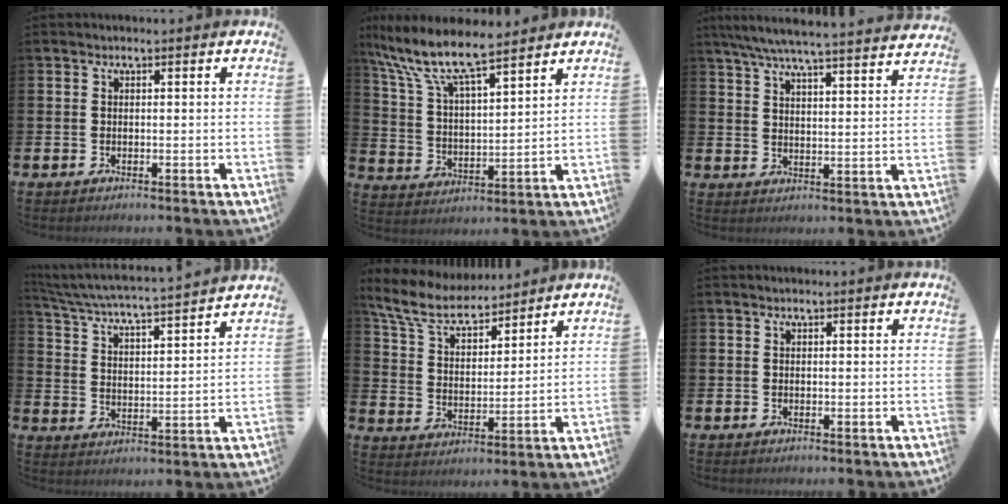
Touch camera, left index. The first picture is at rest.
{"total": 9.7, "force": [8.5, 2.0, 4.2], "torque": [-0.122, -0.047, 0.149]}
{"total": 6.8, "force": [6.4, 0.1, 2.2], "torque": [-0.059, -0.044, 0.112]}
{"total": 5.0, "force": [4.8, -0.2, 1.5], "torque": [-0.054, -0.046, 0.075]}
{"total": 7.9, "force": [7.1, 2.3, 2.5], "torque": [-0.084, -0.038, 0.128]}
{"total": 0.0}